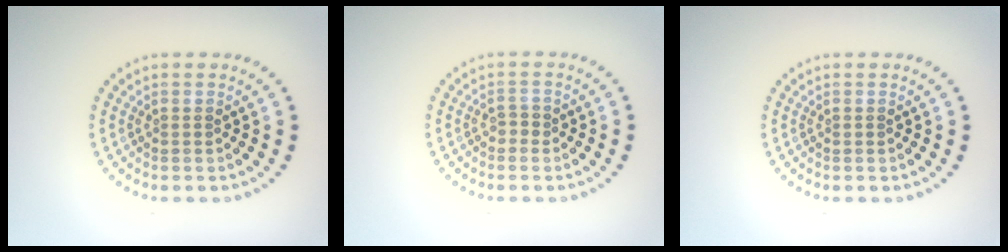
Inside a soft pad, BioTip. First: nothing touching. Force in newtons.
{"total": 1.0, "press": 0.9, "slide": 0.5}
{"total": 0.0}